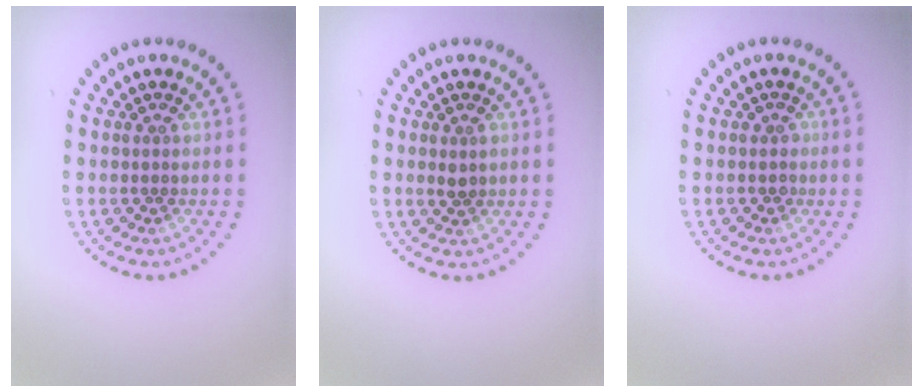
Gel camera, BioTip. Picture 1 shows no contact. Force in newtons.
{"total": 0.9, "press": 0.9, "slide": 0.2}
{"total": 0.6, "press": 0.5, "slide": 0.4}